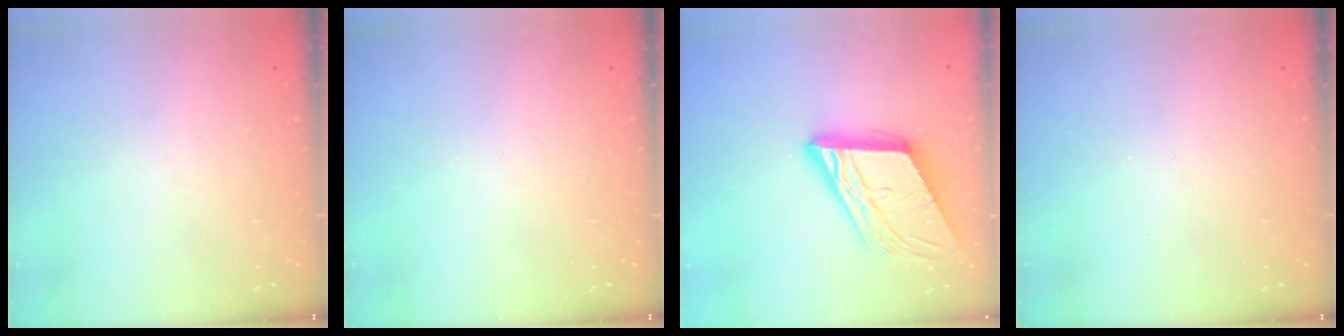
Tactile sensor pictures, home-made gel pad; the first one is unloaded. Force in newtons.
{"total": 0.0}
{"total": 18.1, "press": 17.7, "slide": 3.6}
{"total": 0.0}